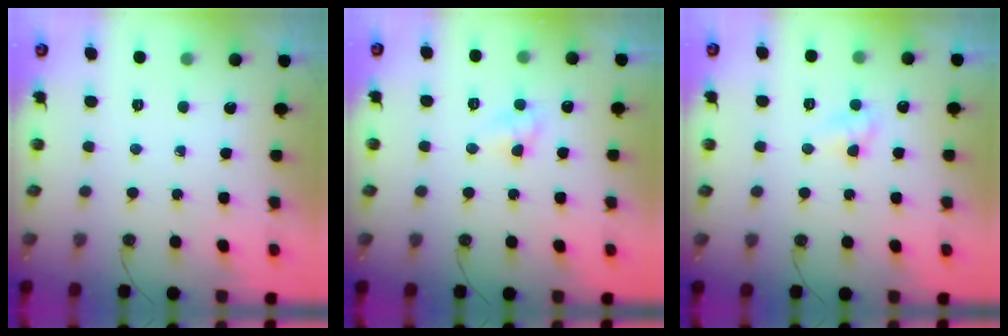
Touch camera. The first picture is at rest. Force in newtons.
{"total": 4.3, "press": 4.3, "slide": 0.6}
{"total": 3.9, "press": 3.8, "slide": 0.4}